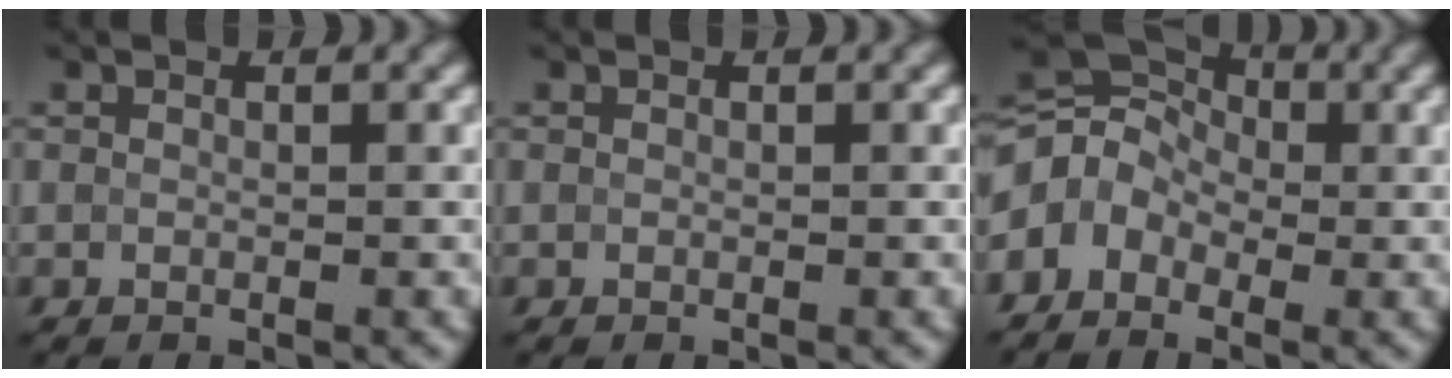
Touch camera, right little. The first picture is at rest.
{"total": 0.0}
{"total": 5.0, "force": [-1.3, 4.0, 2.7], "torque": [-0.042, 0.016, -0.038]}